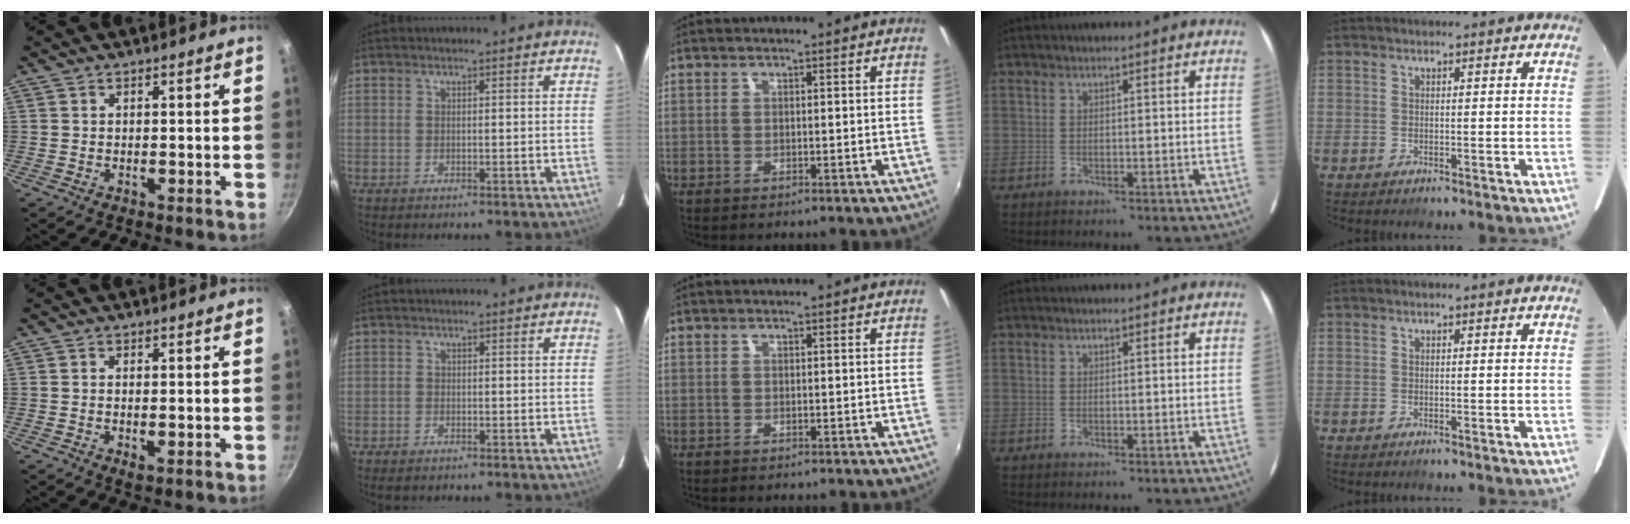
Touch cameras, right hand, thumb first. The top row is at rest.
{"thumb": {"total": 1.8, "force": [-0.3, 0.7, 1.7], "torque": [-0.031, -0.005, -0.005]}, "index": {"total": 1.4, "force": [-1.0, 0.7, 0.6], "torque": [-0.015, -0.002, -0.020]}}